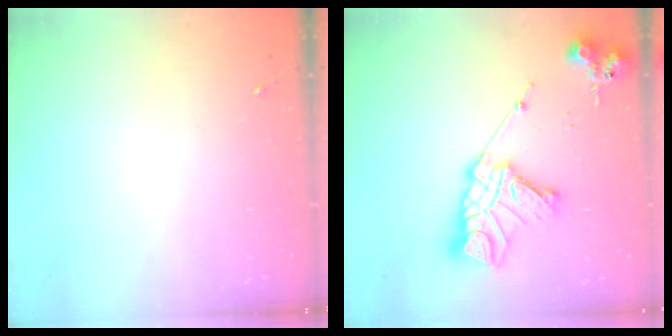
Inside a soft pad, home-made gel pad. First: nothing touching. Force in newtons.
{"total": 19.3, "press": 19.2, "slide": 1.8}